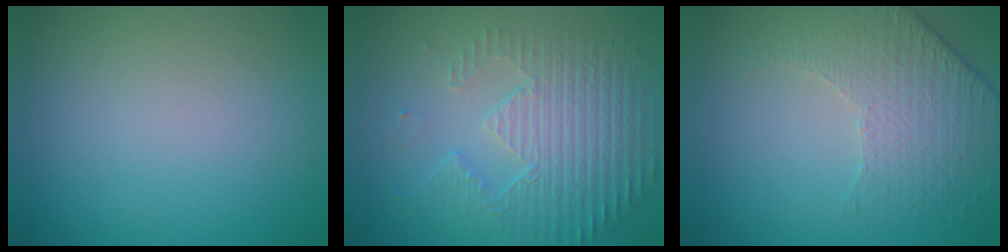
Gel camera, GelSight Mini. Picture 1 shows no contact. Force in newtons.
{"total": 5.6, "press": 3.5, "slide": 4.3}
{"total": 4.8, "press": 3.4, "slide": 3.3}